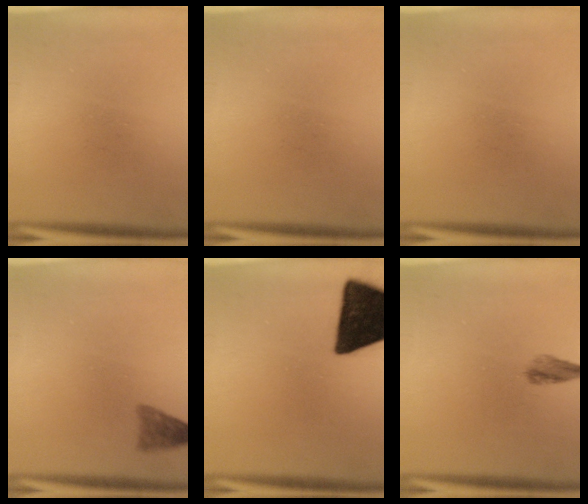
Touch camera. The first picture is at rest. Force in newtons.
{"total": 0.0}
{"total": 0.0}
{"total": 2.4}
{"total": 18.8}
{"total": 2.0}